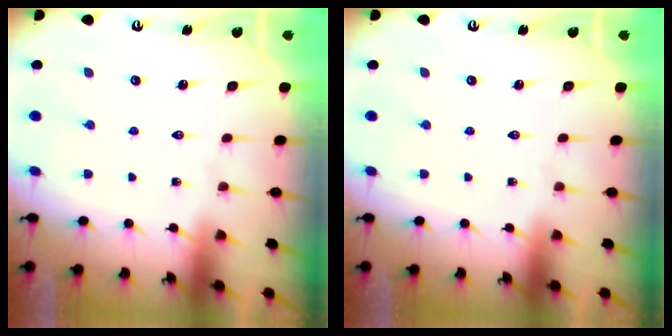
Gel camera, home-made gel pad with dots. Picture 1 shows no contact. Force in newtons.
{"total": 0.0}